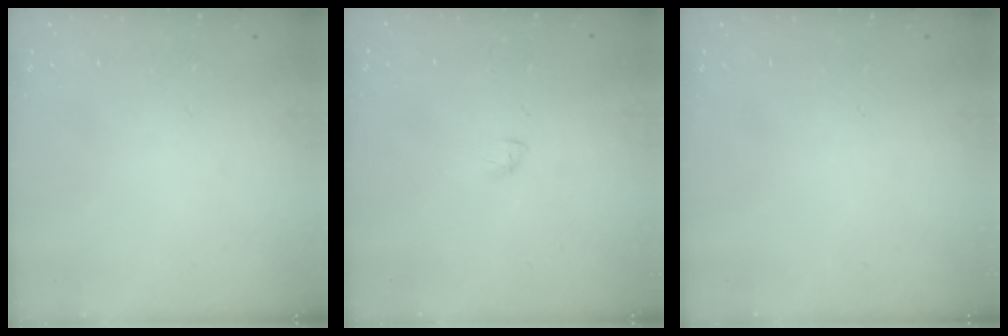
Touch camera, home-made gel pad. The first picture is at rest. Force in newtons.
{"total": 1.4, "press": 1.3, "slide": 0.4}
{"total": 0.0}